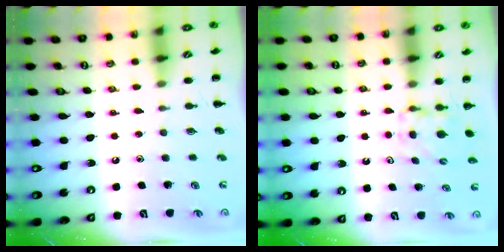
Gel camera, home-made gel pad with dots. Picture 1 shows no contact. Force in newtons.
{"total": 3.8, "press": 3.6, "slide": 1.3}